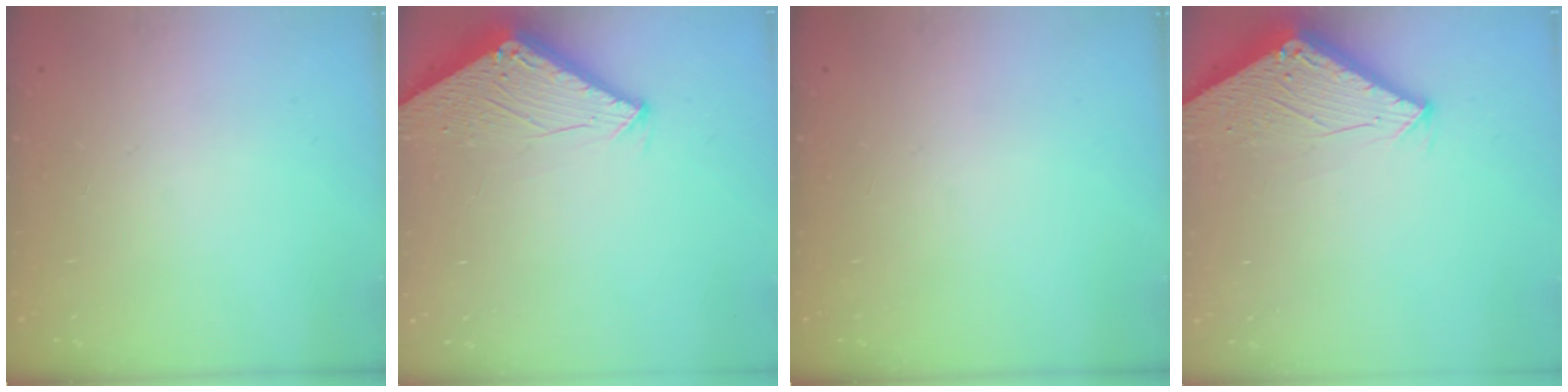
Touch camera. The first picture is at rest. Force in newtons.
{"total": 3.0, "press": 3.0, "slide": 0.2}
{"total": 0.0}
{"total": 2.9, "press": 2.9, "slide": 0.1}